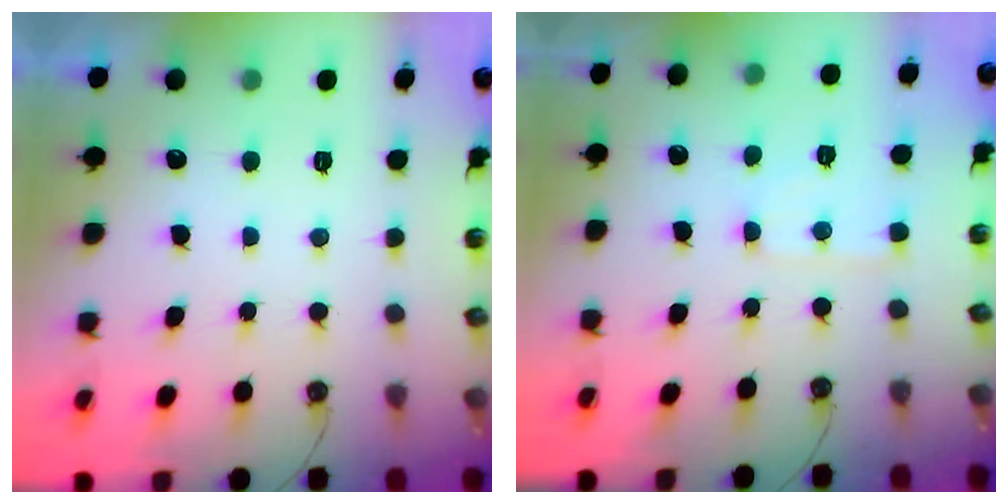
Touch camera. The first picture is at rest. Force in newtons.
{"total": 3.4, "press": 3.4, "slide": 0.5}